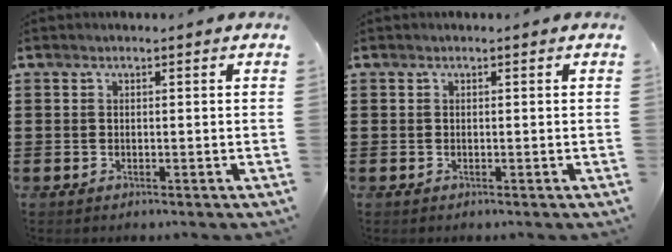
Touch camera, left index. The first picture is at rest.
{"total": 0.0}